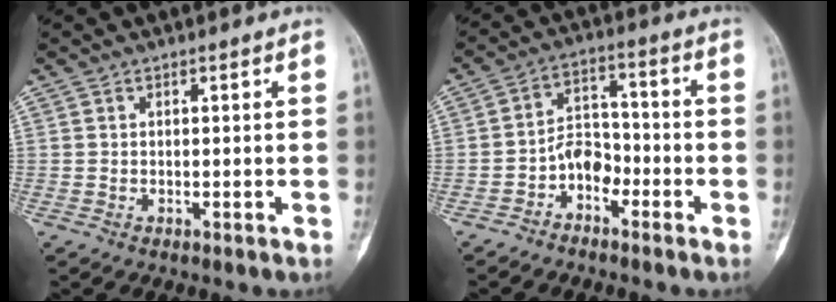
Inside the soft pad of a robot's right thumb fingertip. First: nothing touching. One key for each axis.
{"total": 5.9, "fx": -3.0, "fy": 4.1, "fz": 2.9, "tx": -0.026, "ty": 0.042, "tz": -0.067}